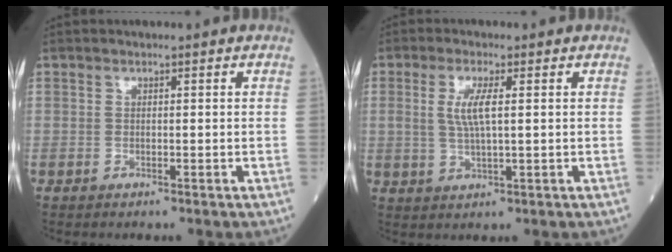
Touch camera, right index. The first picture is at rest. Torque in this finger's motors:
{"motor_torque": [0.09, 0.06, 0.15, 0.09]}